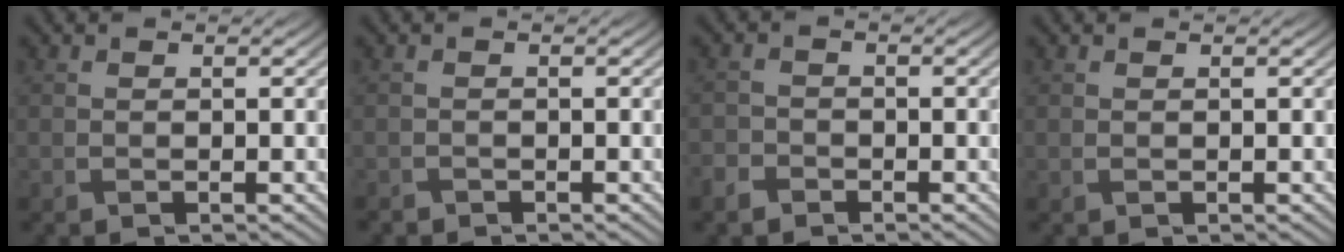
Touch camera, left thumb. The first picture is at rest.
{"total": 0.9, "force": [-0.9, 0.1, -0.2], "torque": [0.003, -0.006, -0.018]}
{"total": 2.5, "force": [-2.0, 1.4, 0.6], "torque": [-0.015, -0.004, -0.050]}
{"total": 0.0}